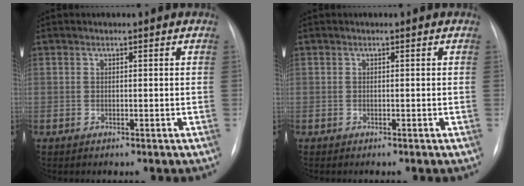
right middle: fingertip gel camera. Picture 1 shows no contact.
{"total": 0.0}